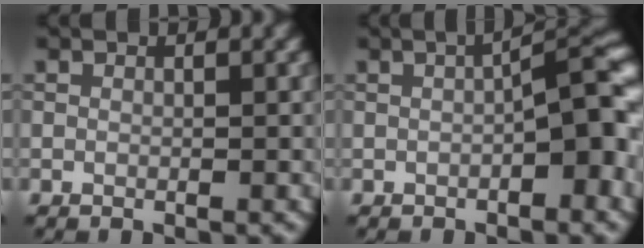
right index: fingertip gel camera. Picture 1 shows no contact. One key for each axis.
{"total": 5.7, "fx": -1.0, "fy": 1.4, "fz": 5.5, "tx": -0.071, "ty": 0.017, "tz": -0.018}